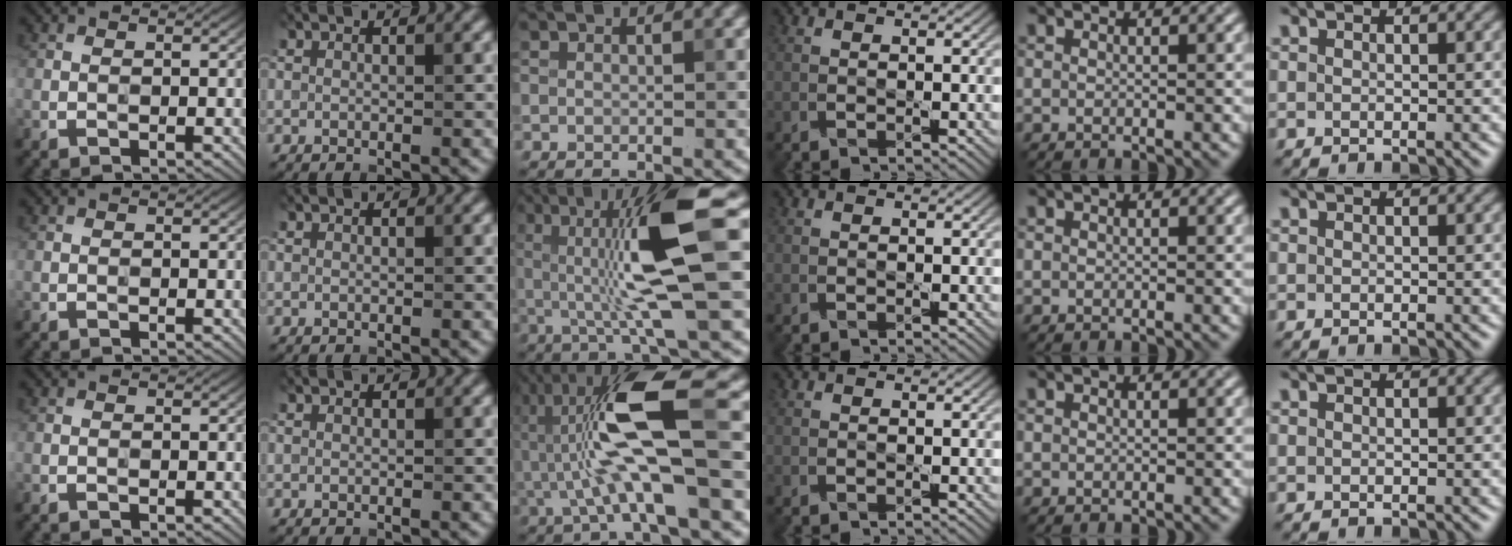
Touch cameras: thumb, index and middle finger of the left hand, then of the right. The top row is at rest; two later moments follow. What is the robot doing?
{"motion": "dispense", "object": "spray bottle"}